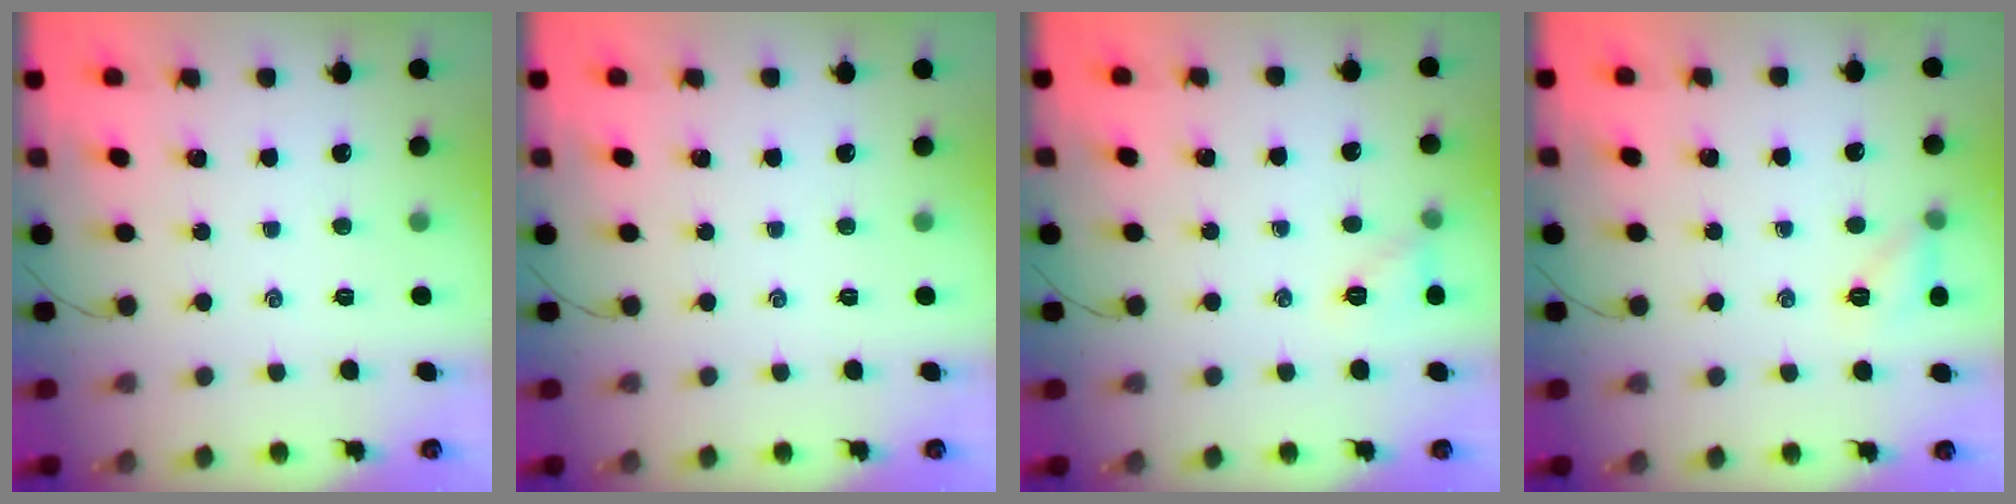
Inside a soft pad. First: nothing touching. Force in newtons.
{"total": 0.0}
{"total": 6.6, "press": 6.5, "slide": 1.2}
{"total": 7.4, "press": 7.2, "slide": 1.3}